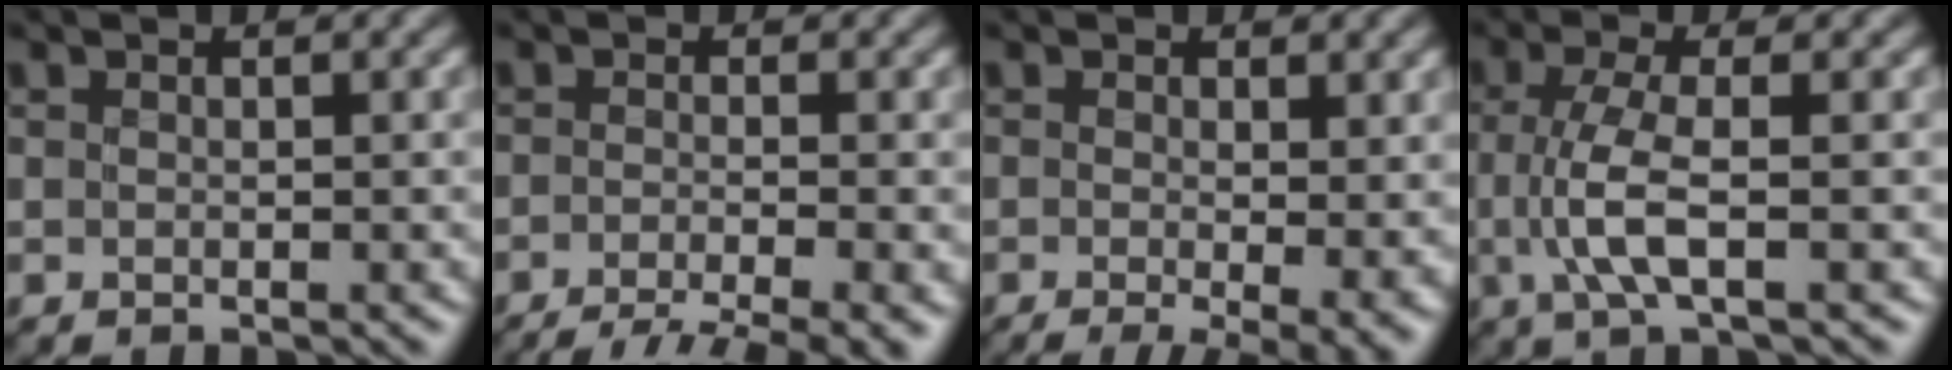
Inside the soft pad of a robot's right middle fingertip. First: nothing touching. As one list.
[{"total": 6.5, "force": [-3.7, 1.7, 5.1], "torque": [-0.053, -0.011, -0.059]}, {"total": 4.6, "force": [-0.7, 1.1, 4.4], "torque": [-0.055, -0.021, -0.007]}, {"total": 4.4, "force": [-0.8, 1.2, 4.1], "torque": [-0.093, -0.006, -0.014]}]